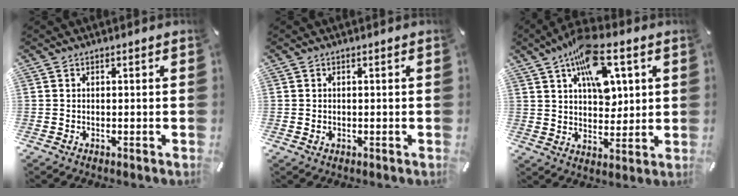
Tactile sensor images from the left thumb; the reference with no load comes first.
{"total": 0.6, "force": [-0.1, 0.5, 0.3], "torque": [-0.006, 0.003, -0.003]}
{"total": 14.0, "force": [6.0, 7.8, 10.0], "torque": [-0.153, -0.012, 0.106]}